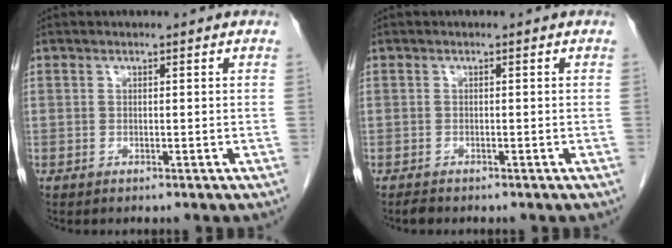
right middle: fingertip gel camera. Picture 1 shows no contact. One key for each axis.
{"total": 0.7, "fx": -0.7, "fy": 0.1, "fz": 0.2, "tx": -0.012, "ty": -0.003, "tz": -0.013}